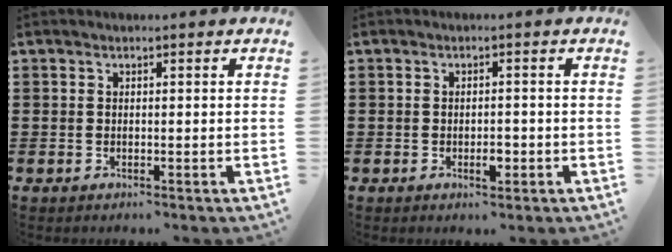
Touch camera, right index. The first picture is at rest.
{"total": 2.6, "force": [-0.9, 1.2, 2.2], "torque": [-0.040, 0.001, -0.017]}